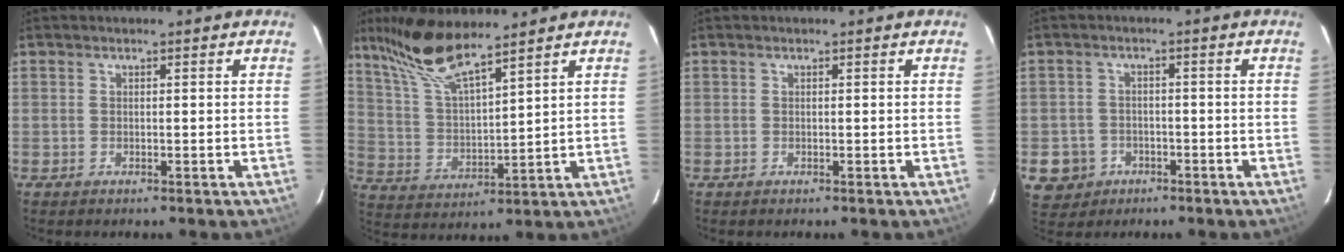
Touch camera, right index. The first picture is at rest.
{"total": 12.7, "force": [10.1, 2.0, 7.4], "torque": [-0.146, 0.010, 0.207]}
{"total": 0.0}
{"total": 6.4, "force": [-2.6, 5.7, 1.3], "torque": [-0.047, 0.014, -0.030]}